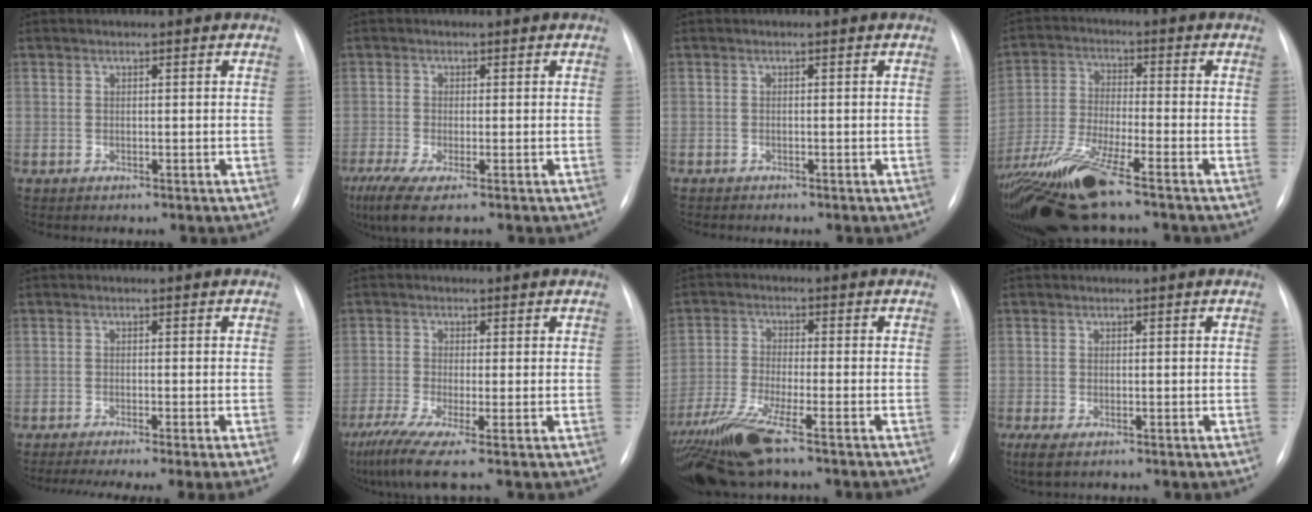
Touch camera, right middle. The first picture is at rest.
{"total": 6.4, "force": [-4.3, 0.7, 4.8], "torque": [-0.088, -0.021, -0.080]}
{"total": 1.2, "force": [-1.1, 0.2, 0.4], "torque": [-0.008, -0.003, -0.016]}
{"total": 15.6, "force": [-11.0, 2.0, 10.9], "torque": [-0.244, -0.032, -0.208]}
{"total": 9.4, "force": [-7.7, -1.0, 5.4], "torque": [-0.059, -0.021, -0.112]}
{"total": 7.8, "force": [-5.4, -0.4, 5.6], "torque": [-0.100, -0.030, -0.097]}
{"total": 12.8, "force": [-9.4, 0.6, 8.6], "torque": [-0.172, -0.033, -0.168]}
{"total": 3.9, "force": [-2.7, 1.0, 2.6], "torque": [-0.052, -0.015, -0.040]}